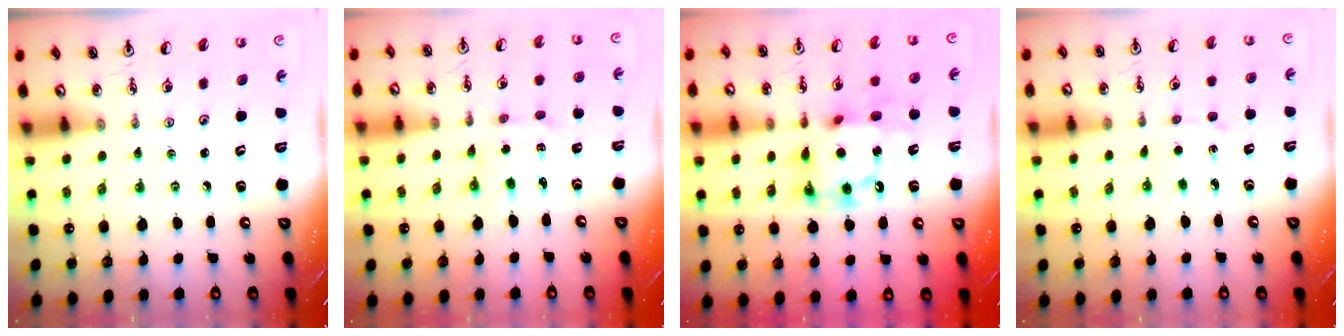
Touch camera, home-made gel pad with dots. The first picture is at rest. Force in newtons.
{"total": 2.2, "press": 2.0, "slide": 0.8}
{"total": 14.5, "press": 14.4, "slide": 1.8}
{"total": 4.2, "press": 4.2, "slide": 0.6}